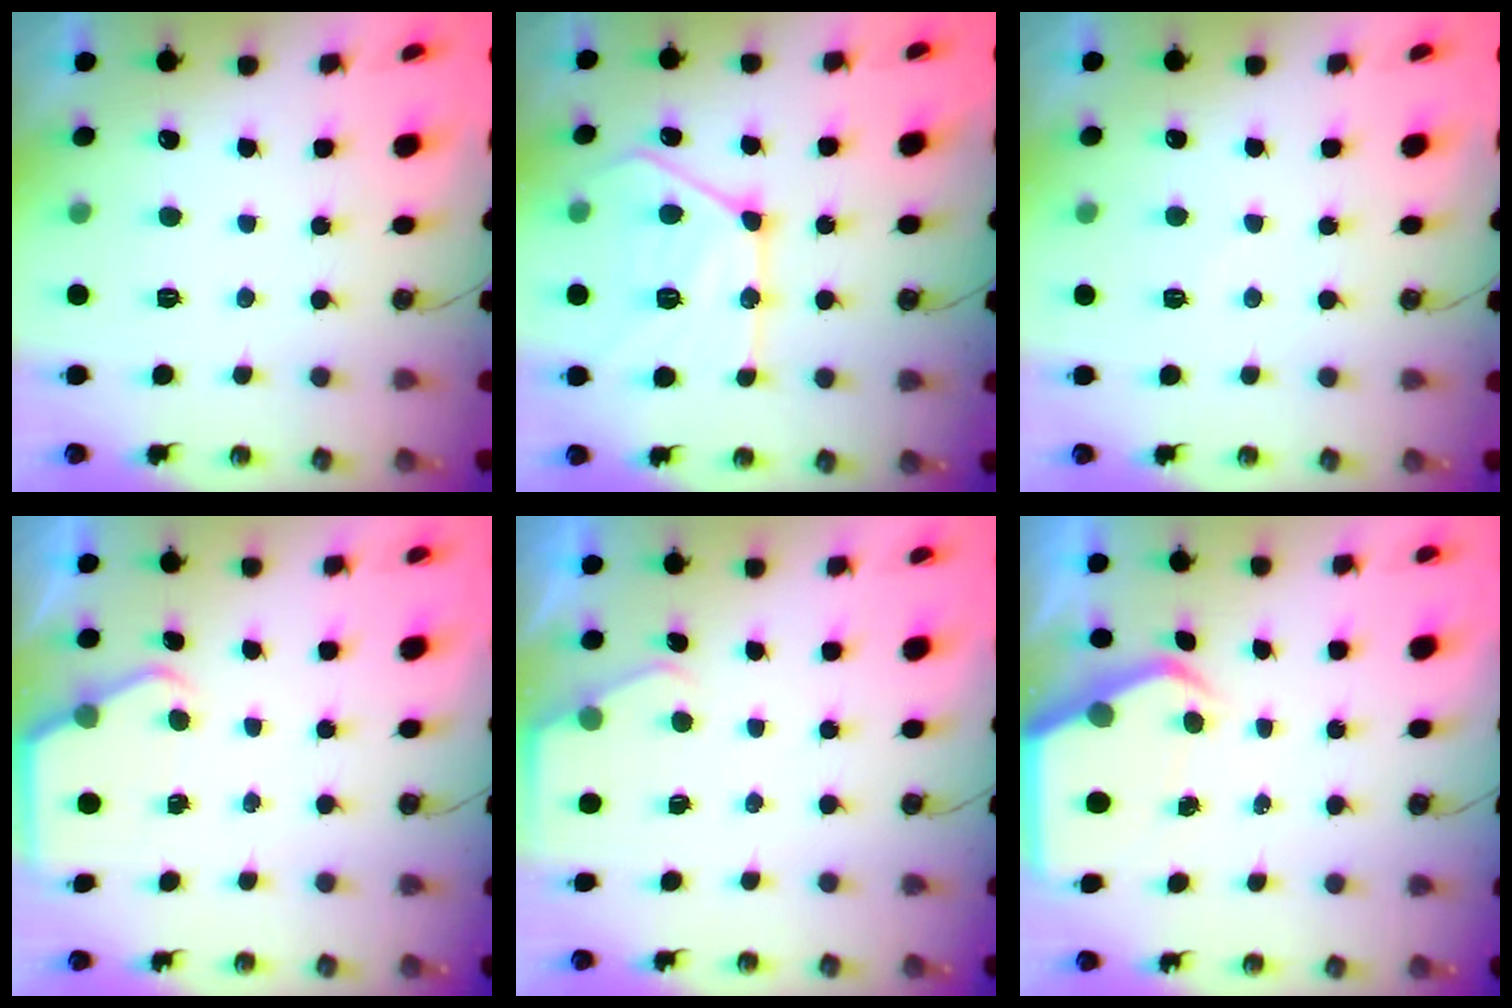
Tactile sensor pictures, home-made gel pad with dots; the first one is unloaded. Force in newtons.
{"total": 18.2, "press": 18.1, "slide": 1.9}
{"total": 3.2, "press": 3.2, "slide": 0.5}
{"total": 2.8, "press": 2.8, "slide": 0.0}
{"total": 2.6, "press": 2.6, "slide": 0.4}
{"total": 4.4, "press": 4.4, "slide": 0.4}